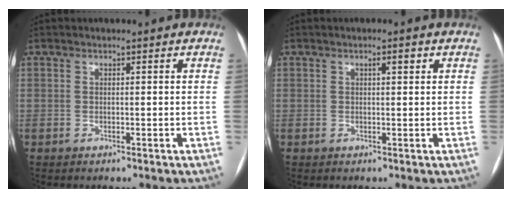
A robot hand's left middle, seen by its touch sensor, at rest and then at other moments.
{"total": 1.3, "force": [0.6, 0.3, 1.2], "torque": [-0.017, 0.002, 0.008]}